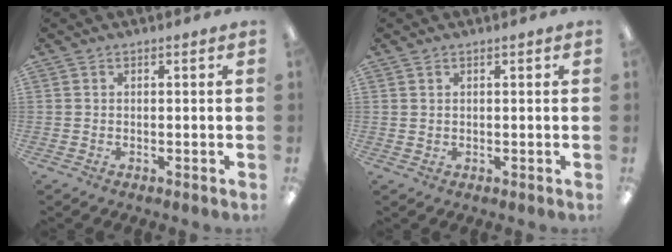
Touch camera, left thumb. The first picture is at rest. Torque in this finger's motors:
{"motor_torque": [-0.15, 0.03, -0.20, 0.19, 0.03]}